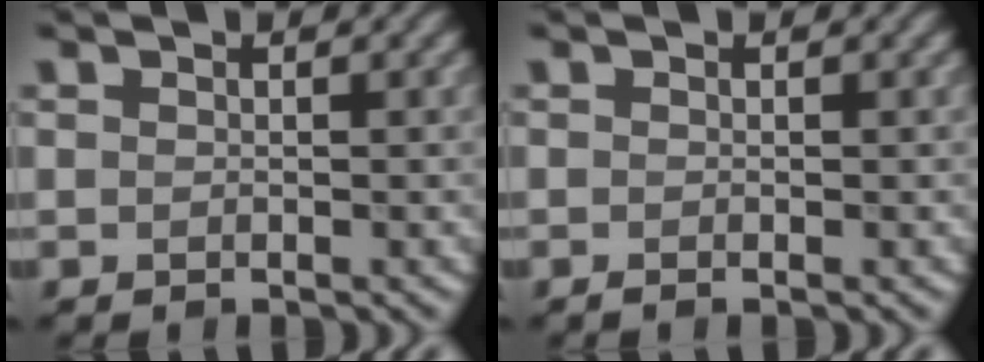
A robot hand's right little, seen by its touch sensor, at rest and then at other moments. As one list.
[{"total": 0.8, "force": [-0.3, 0.2, 0.7], "torque": [-0.011, -0.006, -0.007]}]